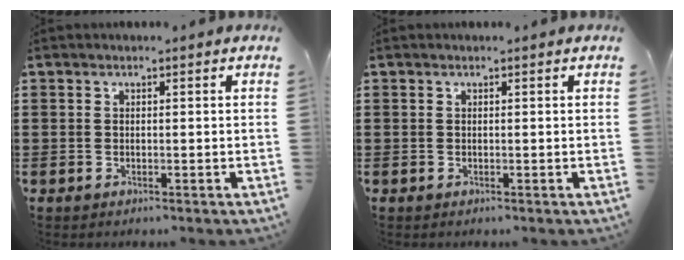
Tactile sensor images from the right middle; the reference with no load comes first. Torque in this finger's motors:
{"motor_torque": [-0.46, 0.05, 0.03, 0.02]}